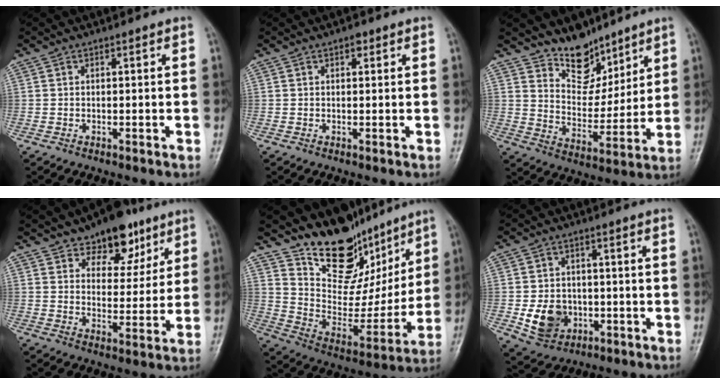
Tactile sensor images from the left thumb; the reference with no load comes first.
{"total": 1.2, "force": [0.7, 0.7, 0.8], "torque": [-0.004, 0.000, 0.006]}
{"total": 11.5, "force": [9.2, 6.2, 3.0], "torque": [-0.009, -0.076, 0.168]}
{"total": 11.6, "force": [7.6, 6.4, 6.1], "torque": [-0.044, -0.039, 0.114]}
{"total": 19.0, "force": [13.9, 9.9, 8.3], "torque": [-0.060, -0.084, 0.239]}
{"total": 8.3, "force": [-2.0, 6.7, 4.4], "torque": [-0.050, 0.005, -0.026]}